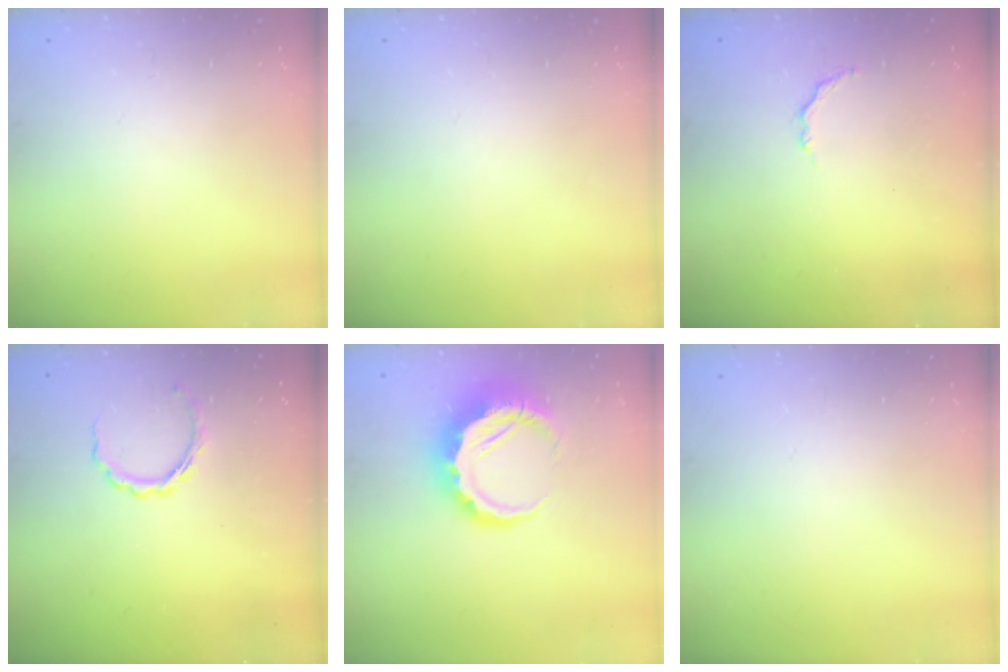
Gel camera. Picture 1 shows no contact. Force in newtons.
{"total": 0.0}
{"total": 2.6, "press": 2.4, "slide": 1.0}
{"total": 5.5, "press": 5.5, "slide": 0.4}
{"total": 9.9, "press": 9.6, "slide": 2.1}
{"total": 0.0}